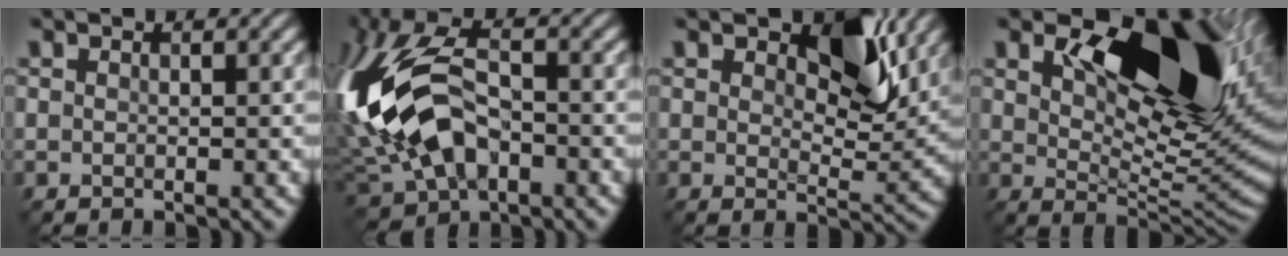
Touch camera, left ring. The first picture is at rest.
{"total": 13.1, "force": [-1.5, 7.3, 10.7], "torque": [-0.228, 0.017, -0.043]}
{"total": 6.0, "force": [2.7, 2.9, 4.5], "torque": [-0.063, -0.009, 0.037]}
{"total": 13.9, "force": [6.2, 5.5, 11.1], "torque": [-0.150, 0.004, 0.103]}